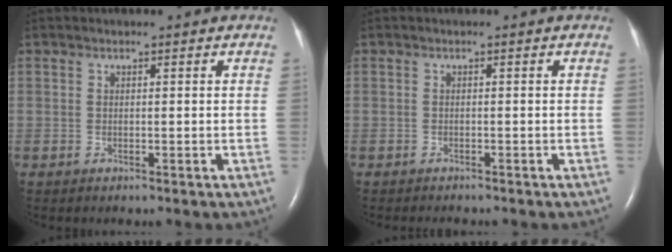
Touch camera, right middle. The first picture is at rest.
{"total": 2.2, "force": [-2.0, 0.5, 0.9], "torque": [-0.015, -0.005, -0.021]}